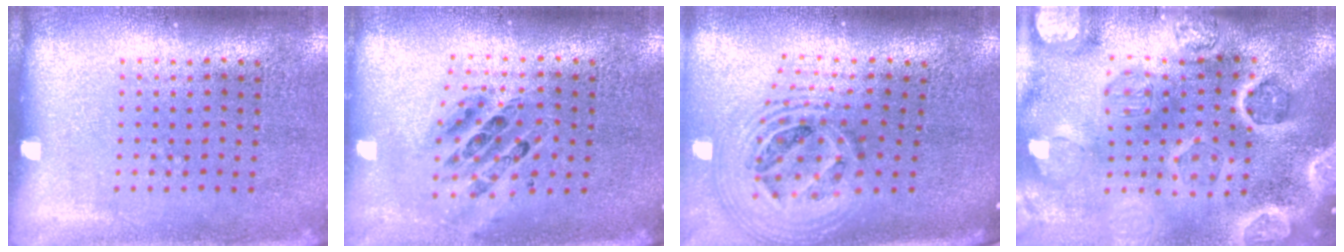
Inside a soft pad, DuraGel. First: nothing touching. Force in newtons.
{"total": 0.6, "press": 0.6, "slide": 0.0}
{"total": 2.7, "press": 1.9, "slide": 1.9}
{"total": 5.4, "press": 4.7, "slide": 2.8}